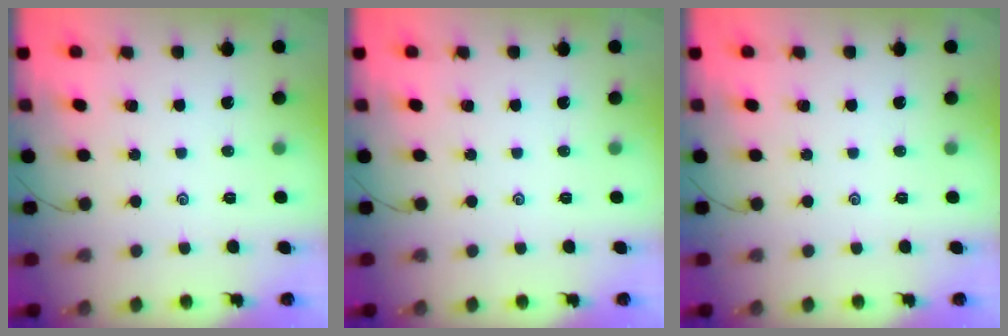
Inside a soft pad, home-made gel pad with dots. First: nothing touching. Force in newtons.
{"total": 0.0}
{"total": 0.0}